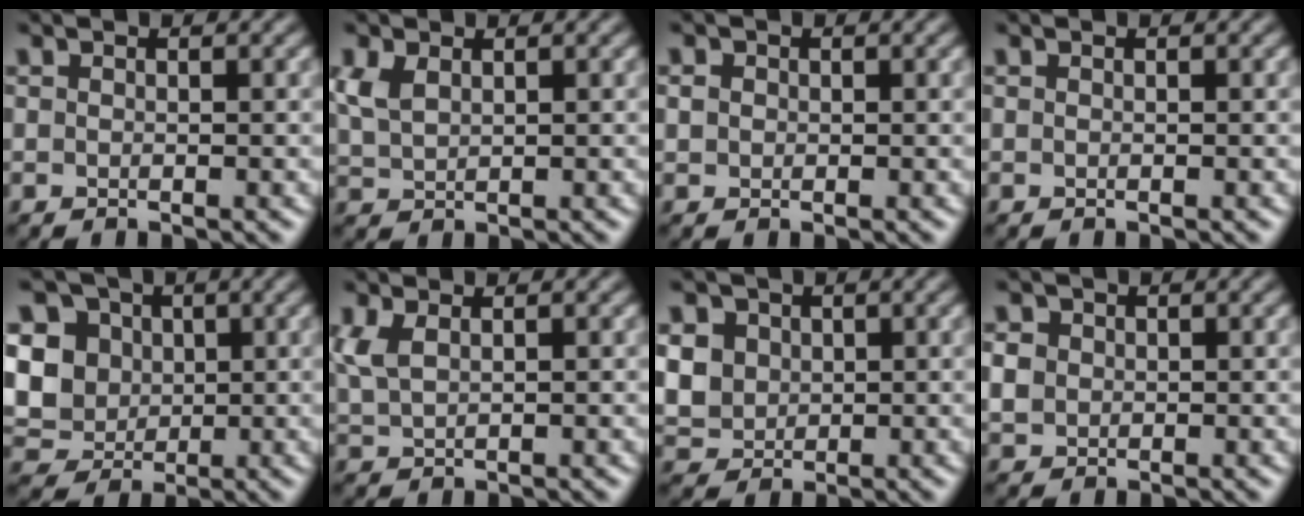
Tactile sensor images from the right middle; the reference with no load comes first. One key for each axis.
{"total": 2.5, "fx": 1.2, "fy": 1.4, "fz": 1.7, "tx": -0.045, "ty": 0.002, "tz": 0.028}
{"total": 0.9, "fx": 0.1, "fy": 0.8, "fz": 0.2, "tx": 0.000, "ty": 0.000, "tz": 0.001}
{"total": 0.0}
{"total": 9.9, "fx": 2.0, "fy": 8.5, "fz": 4.6, "tx": -0.108, "ty": 0.019, "tz": 0.028}
{"total": 2.7, "fx": 1.1, "fy": 1.3, "fz": 2.0, "tx": -0.056, "ty": 0.004, "tz": 0.025}
{"total": 5.8, "fx": 1.5, "fy": 5.0, "fz": 2.7, "tx": -0.083, "ty": 0.017, "tz": 0.029}
{"total": 1.9, "fx": 0.1, "fy": 1.8, "fz": 0.7, "tx": -0.014, "ty": -0.001, "tz": 0.003}